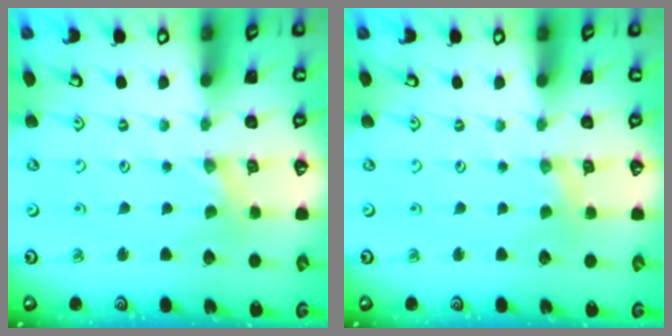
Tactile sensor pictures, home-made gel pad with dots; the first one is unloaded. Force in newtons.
{"total": 1.3, "press": 1.2, "slide": 0.2}